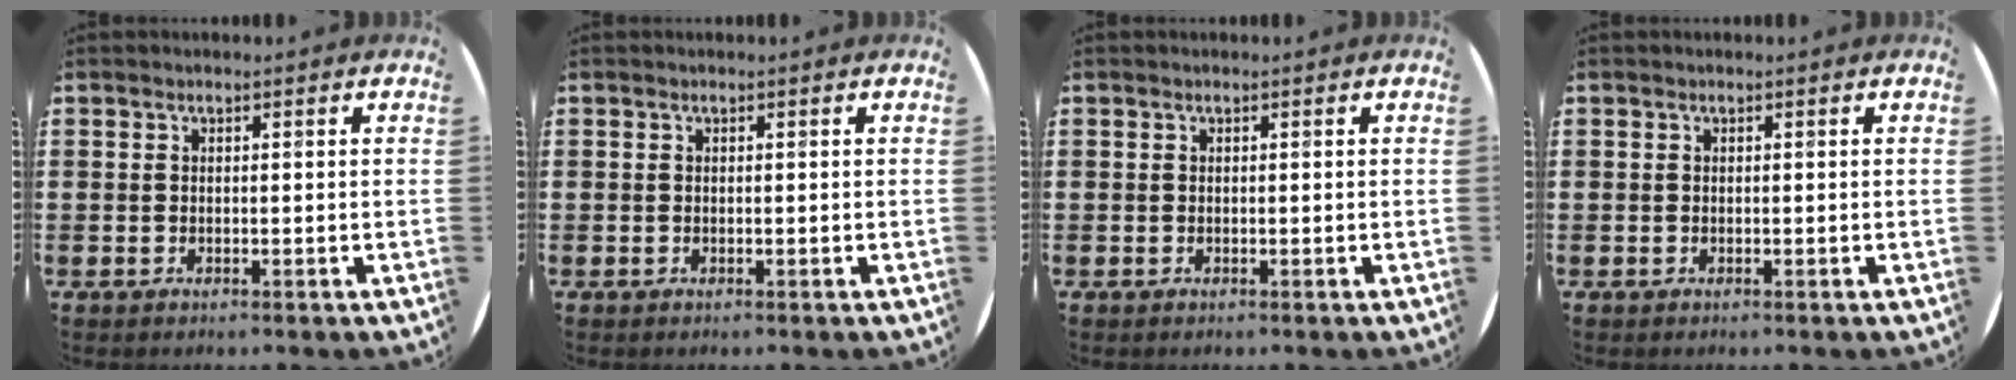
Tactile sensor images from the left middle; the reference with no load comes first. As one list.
[{"total": 0.0}, {"total": 0.0}, {"total": 0.0}]